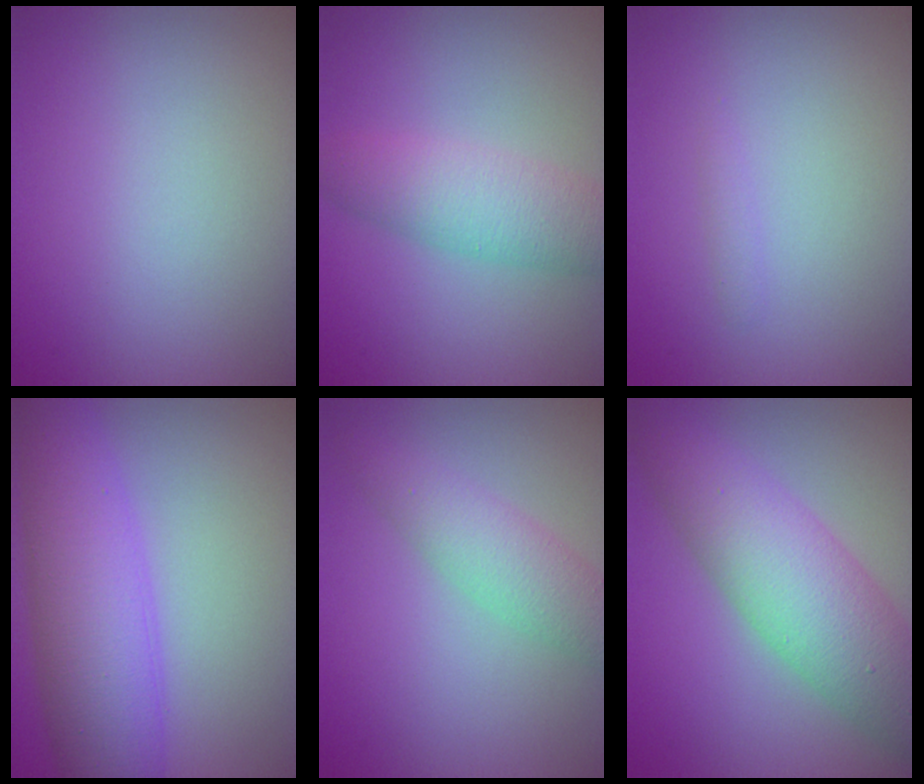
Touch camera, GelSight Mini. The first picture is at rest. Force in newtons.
{"total": 4.7, "press": 4.7, "slide": 0.1}
{"total": 0.6, "press": 0.6, "slide": 0.0}
{"total": 8.2, "press": 8.2, "slide": 0.4}
{"total": 3.7, "press": 3.7, "slide": 0.2}
{"total": 8.0, "press": 8.0, "slide": 0.0}